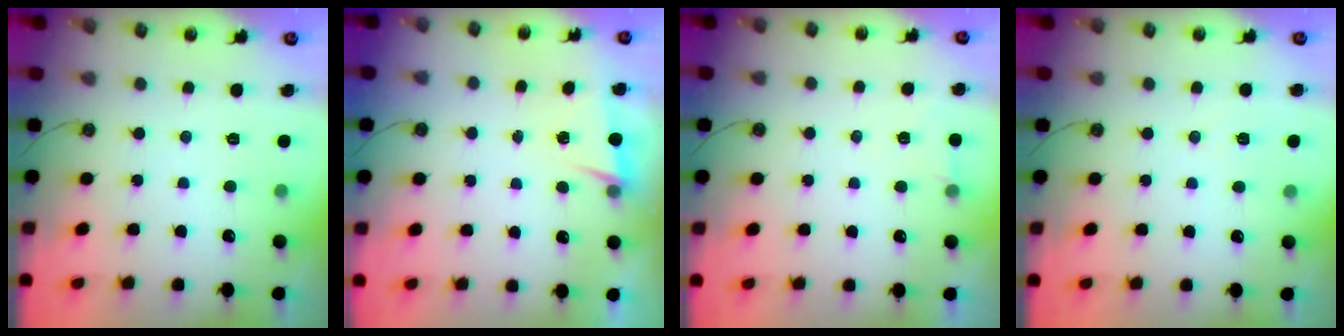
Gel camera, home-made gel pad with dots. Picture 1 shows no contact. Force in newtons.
{"total": 2.7, "press": 1.5, "slide": 2.2}
{"total": 5.0, "press": 2.4, "slide": 4.4}
{"total": 3.4, "press": 2.6, "slide": 2.1}